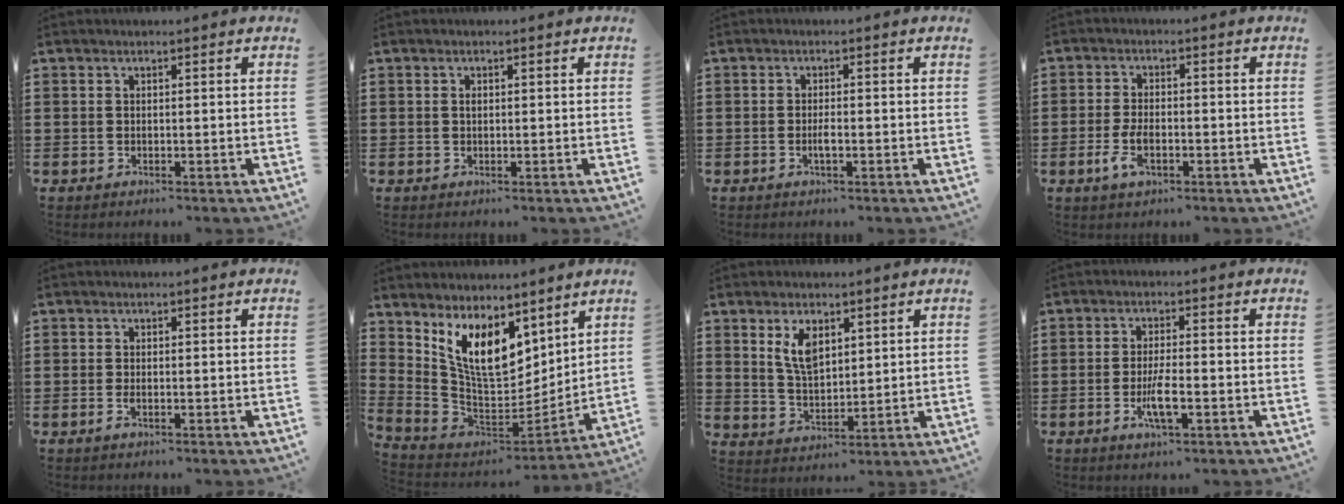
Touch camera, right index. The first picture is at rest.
{"total": 0.7, "force": [0.1, 0.3, 0.6], "torque": [-0.013, -0.001, 0.003]}
{"total": 1.6, "force": [-0.5, 0.3, 1.5], "torque": [-0.035, -0.001, -0.012]}
{"total": 4.2, "force": [-1.5, 2.0, 3.4], "torque": [-0.082, -0.004, -0.032]}
{"total": 1.1, "force": [-0.4, 0.2, 1.0], "torque": [-0.028, -0.008, -0.008]}
{"total": 11.0, "force": [6.4, 5.6, 7.1], "torque": [-0.162, -0.028, 0.126]}
{"total": 5.8, "force": [2.8, 2.8, 4.2], "torque": [-0.093, 0.007, 0.049]}
{"total": 4.4, "force": [-1.7, 0.9, 4.0], "torque": [-0.086, -0.006, -0.036]}